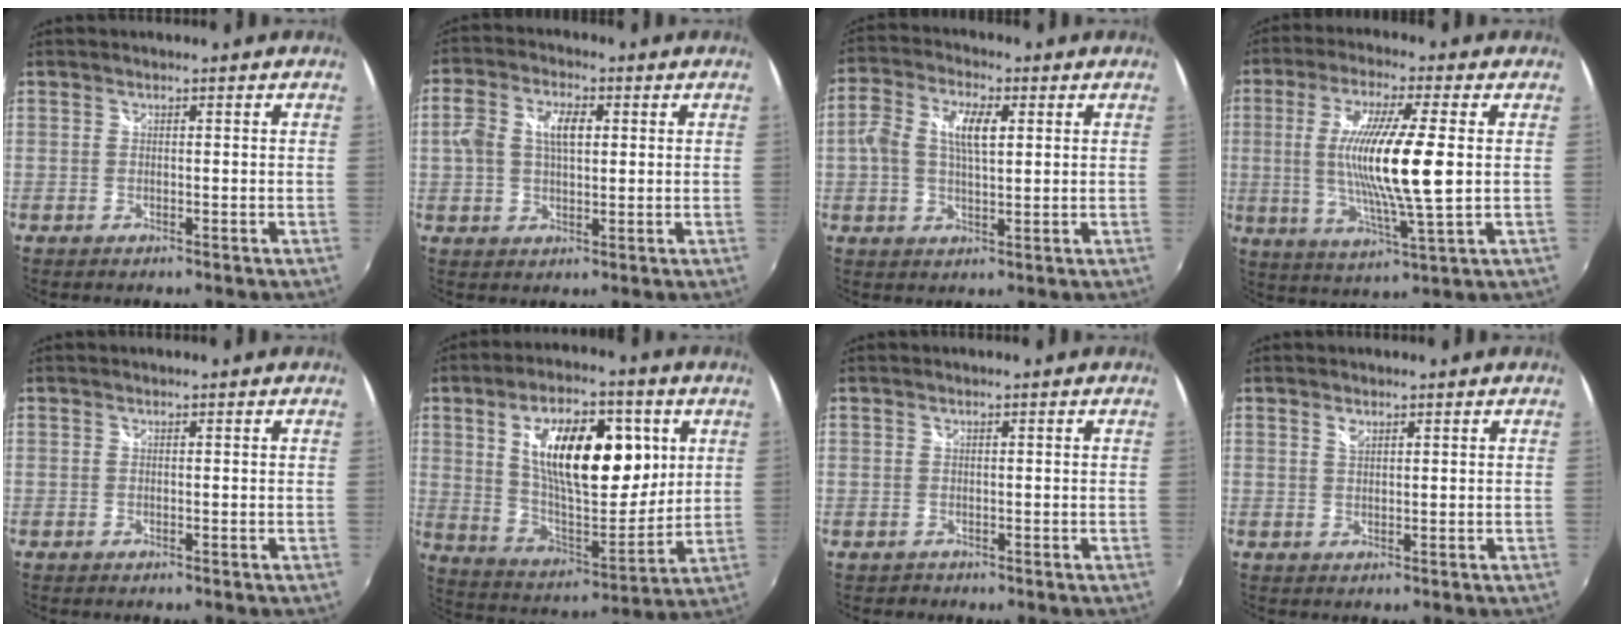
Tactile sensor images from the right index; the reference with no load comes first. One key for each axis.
{"total": 7.7, "fx": 1.3, "fy": 4.3, "fz": 6.2, "tx": -0.117, "ty": 0.019, "tz": 0.025}
{"total": 7.9, "fx": 1.4, "fy": 3.7, "fz": 6.9, "tx": -0.133, "ty": 0.018, "tz": 0.024}
{"total": 15.0, "fx": 0.7, "fy": 1.2, "fz": 15.0, "tx": -0.279, "ty": -0.013, "tz": 0.013}
{"total": 0.0}
{"total": 20.9, "fx": 6.0, "fy": 9.6, "fz": 17.6, "tx": -0.292, "ty": 0.000, "tz": 0.108}
{"total": 1.3, "fx": -0.4, "fy": 1.2, "fz": -0.1, "tx": -0.001, "ty": 0.002, "tz": -0.003}
{"total": 1.4, "fx": 0.9, "fy": 0.7, "fz": 0.8, "tx": -0.014, "ty": 0.002, "tz": 0.016}